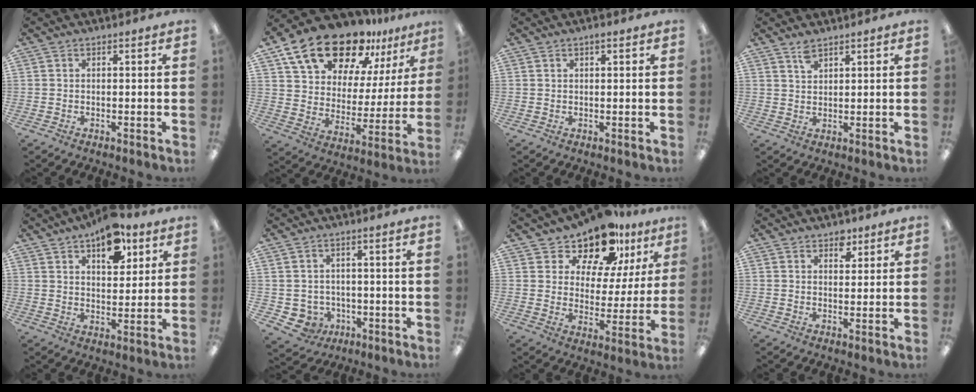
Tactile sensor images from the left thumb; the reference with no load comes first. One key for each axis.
{"total": 20.9, "fx": 15.7, "fy": 10.2, "fz": 9.1, "tx": -0.168, "ty": -0.096, "tz": 0.282}
{"total": 1.1, "fx": 0.8, "fy": 0.4, "fz": 0.7, "tx": -0.015, "ty": 0.003, "tz": 0.013}
{"total": 2.9, "fx": 2.4, "fy": 1.2, "fz": 1.1, "tx": -0.018, "ty": -0.005, "tz": 0.044}
{"total": 12.0, "fx": 7.5, "fy": 6.2, "fz": 7.1, "tx": -0.082, "ty": -0.034, "tz": 0.125}
{"total": 4.9, "fx": -1.4, "fy": 4.5, "fz": 1.0, "tx": -0.042, "ty": 0.009, "tz": -0.022}
{"total": 15.2, "fx": 12.3, "fy": 6.8, "fz": 5.7, "tx": -0.096, "ty": -0.092, "tz": 0.220}
{"total": 3.6, "fx": 2.5, "fy": 2.3, "fz": 1.4, "tx": 0.001, "ty": -0.012, "tz": 0.038}